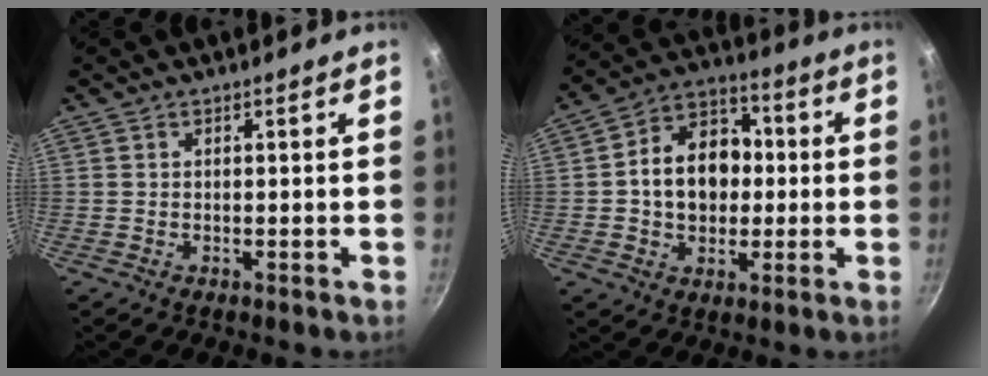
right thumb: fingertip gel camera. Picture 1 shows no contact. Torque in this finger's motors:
{"motor_torque": [-0.81, 1.31, 0.71, 0.28, 0.10]}